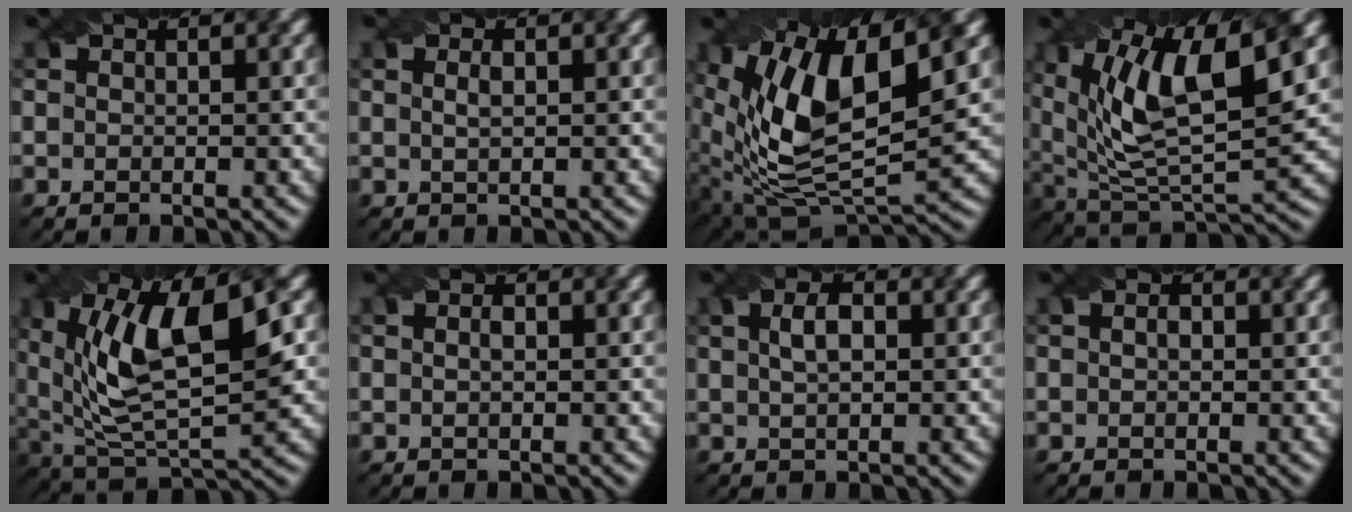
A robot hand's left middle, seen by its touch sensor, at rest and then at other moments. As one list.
[{"total": 0.9, "force": [0.2, 0.3, 0.9], "torque": [-0.018, 0.003, 0.004]}, {"total": 14.6, "force": [4.1, 6.8, 12.2], "torque": [-0.228, 0.006, 0.075]}, {"total": 13.2, "force": [5.1, 5.0, 11.1], "torque": [-0.199, 0.004, 0.088]}, {"total": 11.3, "force": [3.2, 4.5, 9.8], "torque": [-0.173, 0.001, 0.054]}, {"total": 0.9, "force": [0.1, 0.4, 0.8], "torque": [-0.008, -0.009, 0.002]}, {"total": 2.3, "force": [0.6, 1.1, 2.0], "torque": [-0.040, 0.004, 0.011]}, {"total": 1.0, "force": [0.2, 0.7, 0.7], "torque": [-0.008, -0.005, -0.002]}]